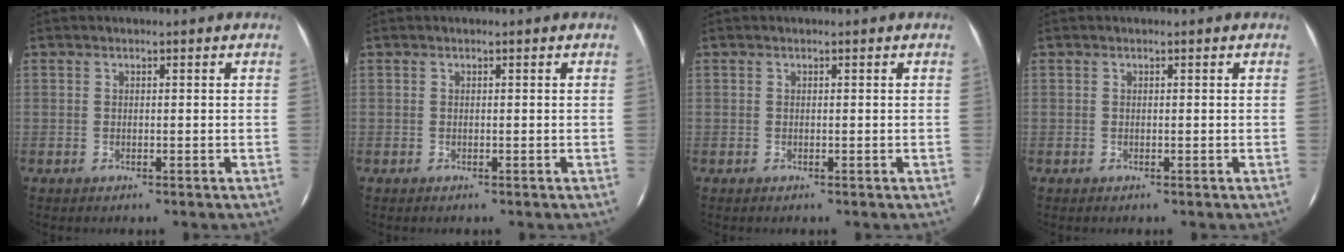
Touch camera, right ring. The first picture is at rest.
{"total": 0.0}
{"total": 0.0}
{"total": 0.0}